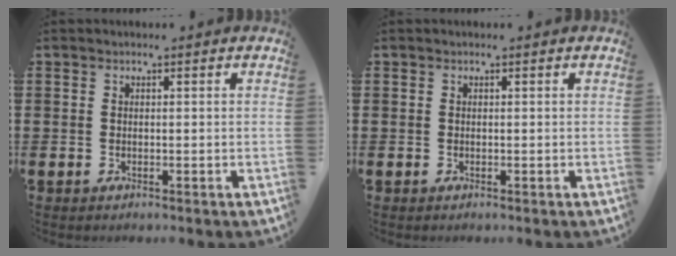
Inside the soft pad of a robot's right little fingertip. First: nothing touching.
{"total": 0.0}